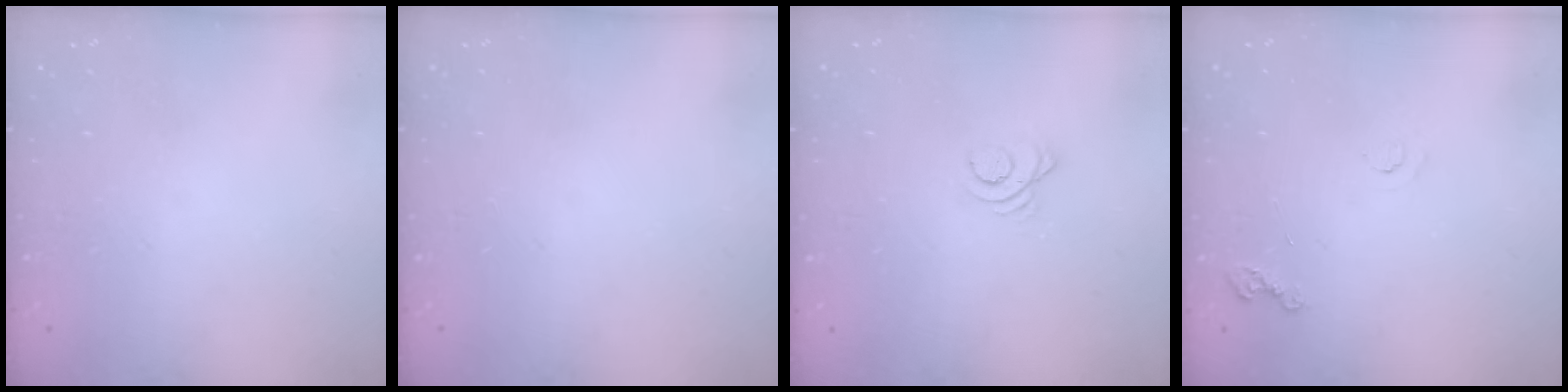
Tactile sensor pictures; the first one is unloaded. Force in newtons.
{"total": 0.0}
{"total": 2.9, "press": 2.9, "slide": 0.3}
{"total": 4.0, "press": 4.0, "slide": 0.5}